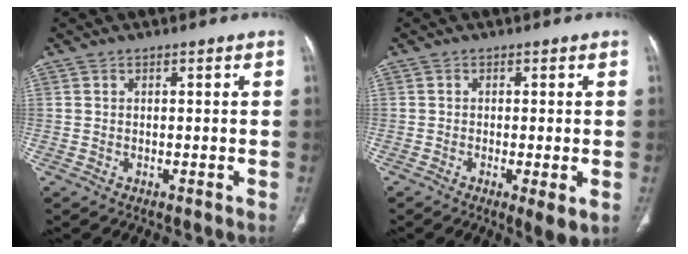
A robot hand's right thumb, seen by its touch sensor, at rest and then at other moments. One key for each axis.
{"total": 4.5, "fx": -1.3, "fy": 0.8, "fz": 4.2, "tx": -0.073, "ty": -0.015, "tz": -0.024}